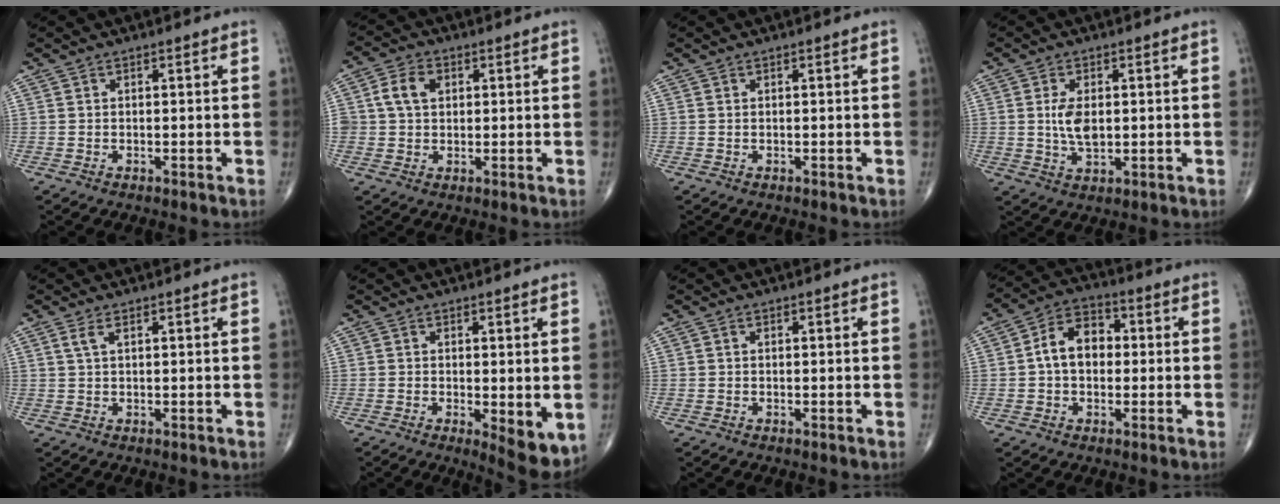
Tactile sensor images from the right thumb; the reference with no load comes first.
{"total": 5.6, "force": [1.3, 4.2, 3.5], "torque": [-0.055, 0.007, 0.021]}
{"total": 0.0}
{"total": 5.6, "force": [0.5, 3.0, 4.7], "torque": [-0.085, -0.007, 0.012]}
{"total": 1.8, "force": [1.0, 0.7, 1.4], "torque": [-0.035, 0.006, 0.024]}
{"total": 6.5, "force": [-0.9, 2.4, 6.0], "torque": [-0.078, -0.019, -0.008]}
{"total": 0.0}
{"total": 9.0, "force": [0.4, 6.4, 6.3], "torque": [-0.085, 0.026, -0.004]}